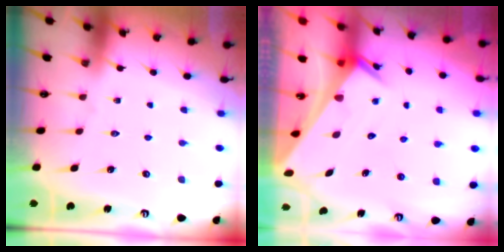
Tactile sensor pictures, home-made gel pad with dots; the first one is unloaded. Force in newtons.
{"total": 3.7, "press": 3.7, "slide": 0.4}